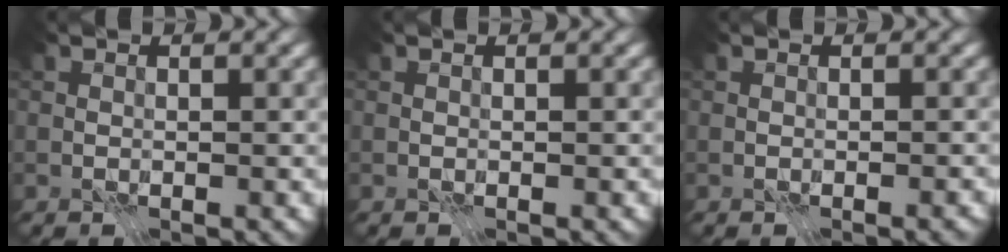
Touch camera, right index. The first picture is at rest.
{"total": 0.0}
{"total": 0.5, "force": [-0.4, 0.1, 0.4], "torque": [-0.006, -0.003, -0.003]}